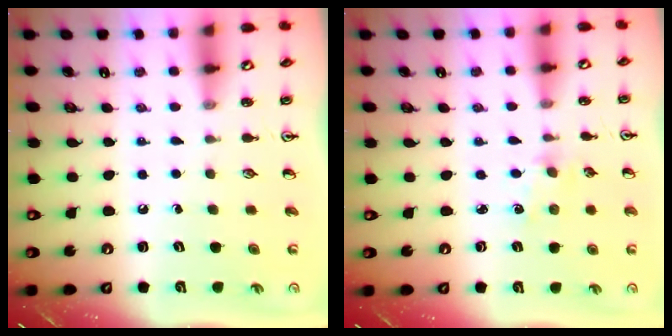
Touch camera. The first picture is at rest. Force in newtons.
{"total": 2.2, "press": 2.1, "slide": 0.3}